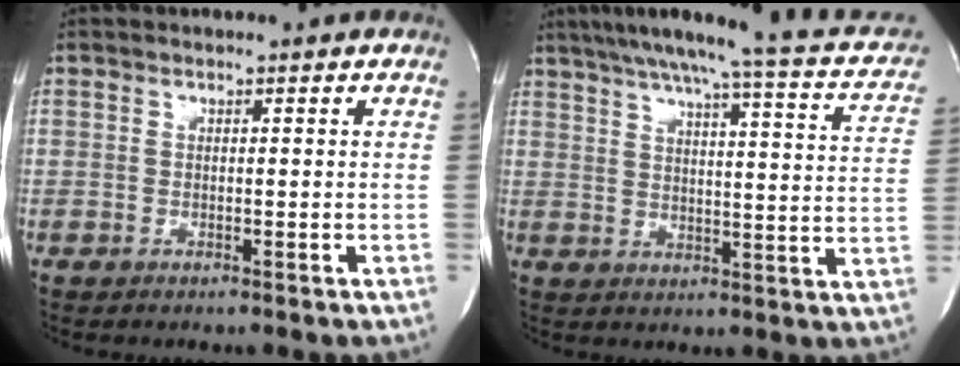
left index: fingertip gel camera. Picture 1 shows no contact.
{"total": 21.2, "force": [17.4, 2.6, 11.8], "torque": [-0.170, -0.002, 0.205]}